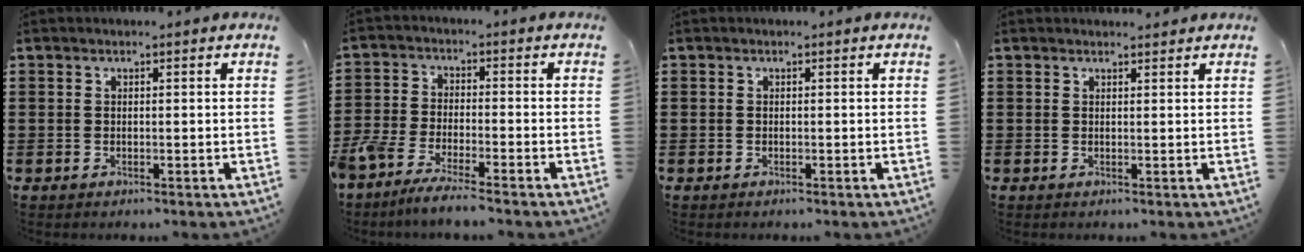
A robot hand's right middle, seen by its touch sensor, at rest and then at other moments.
{"total": 5.0, "force": [-4.8, 0.2, 1.4], "torque": [-0.047, -0.009, -0.100]}
{"total": 0.0}
{"total": 0.9, "force": [0.9, 0.0, 0.0], "torque": [-0.002, -0.002, 0.017]}